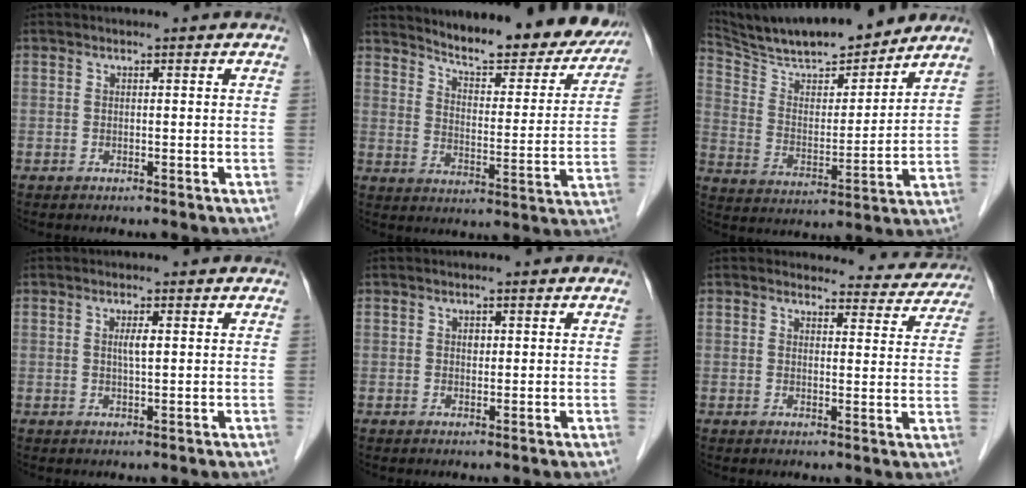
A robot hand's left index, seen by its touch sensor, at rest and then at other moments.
{"total": 17.9, "force": [16.5, 3.6, 6.0], "torque": [-0.074, -0.033, 0.214]}
{"total": 17.8, "force": [16.0, 2.8, 7.4], "torque": [-0.134, 0.001, 0.267]}
{"total": 1.7, "force": [0.4, 0.2, 1.6], "torque": [-0.033, 0.000, 0.007]}
{"total": 0.8, "force": [0.3, 0.6, 0.5], "torque": [-0.008, 0.001, 0.005]}
{"total": 9.3, "force": [8.9, 2.7, 0.1], "torque": [0.030, -0.020, 0.076]}